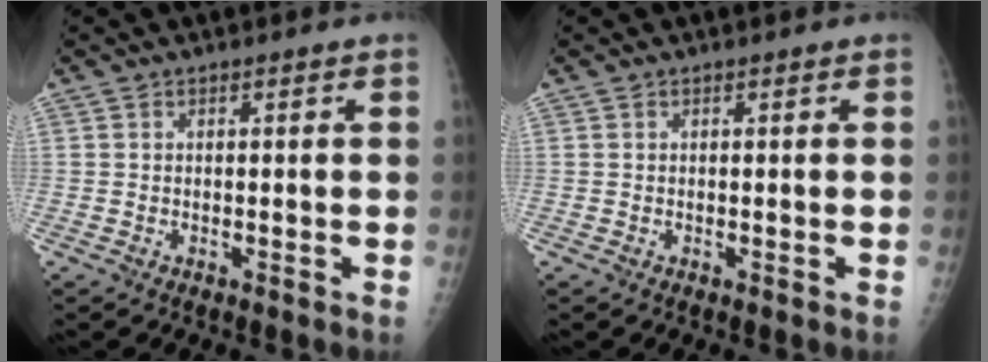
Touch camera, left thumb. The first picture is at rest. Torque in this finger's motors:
{"motor_torque": [0.00, 0.00, -0.01, -0.01, 0.00]}